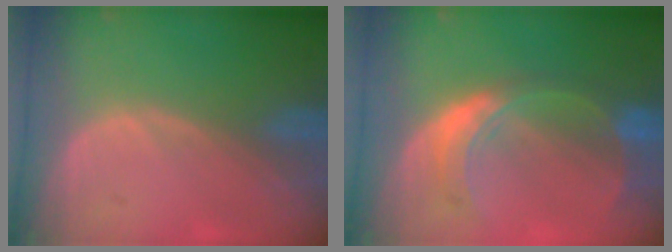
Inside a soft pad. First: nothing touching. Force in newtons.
{"total": 7.5, "press": 6.6, "slide": 3.7}